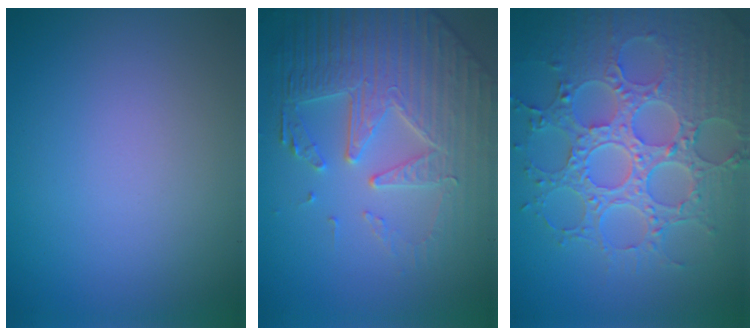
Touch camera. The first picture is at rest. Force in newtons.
{"total": 6.8, "press": 5.5, "slide": 4.0}
{"total": 8.7, "press": 6.3, "slide": 6.0}